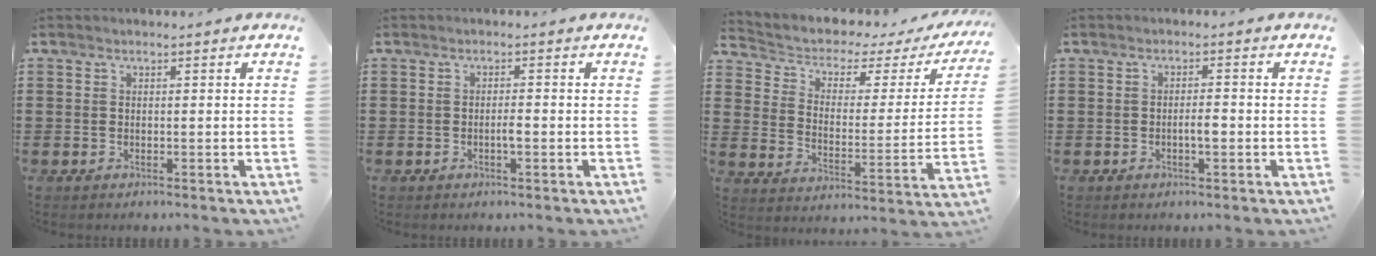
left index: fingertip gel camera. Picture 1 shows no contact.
{"total": 1.7, "force": [-0.5, 0.4, 1.5], "torque": [-0.030, 0.001, -0.009]}
{"total": 3.1, "force": [1.9, 1.7, 1.7], "torque": [-0.051, -0.019, 0.023]}
{"total": 2.3, "force": [-0.6, 0.6, 2.1], "torque": [-0.041, 0.003, -0.012]}